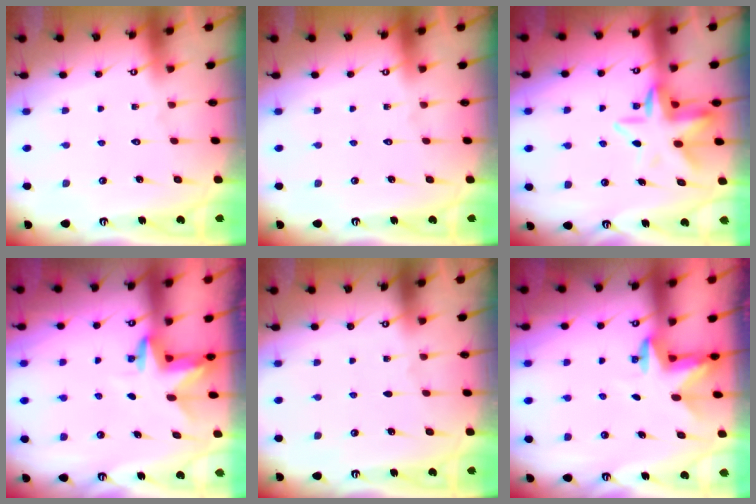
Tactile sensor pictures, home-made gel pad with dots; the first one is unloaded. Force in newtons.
{"total": 0.0}
{"total": 9.2, "press": 8.8, "slide": 2.6}
{"total": 3.4, "press": 3.4, "slide": 0.3}
{"total": 0.0}
{"total": 2.9, "press": 2.8, "slide": 0.6}